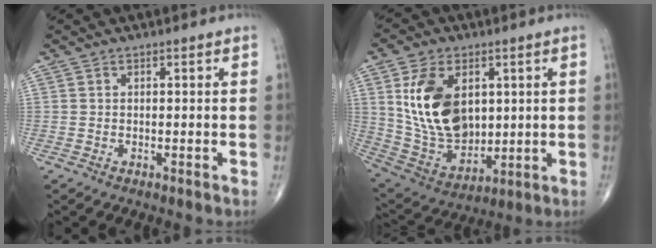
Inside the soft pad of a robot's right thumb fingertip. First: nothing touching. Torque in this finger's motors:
{"motor_torque": [-0.10, 0.84, 1.32, 0.93, 0.19]}